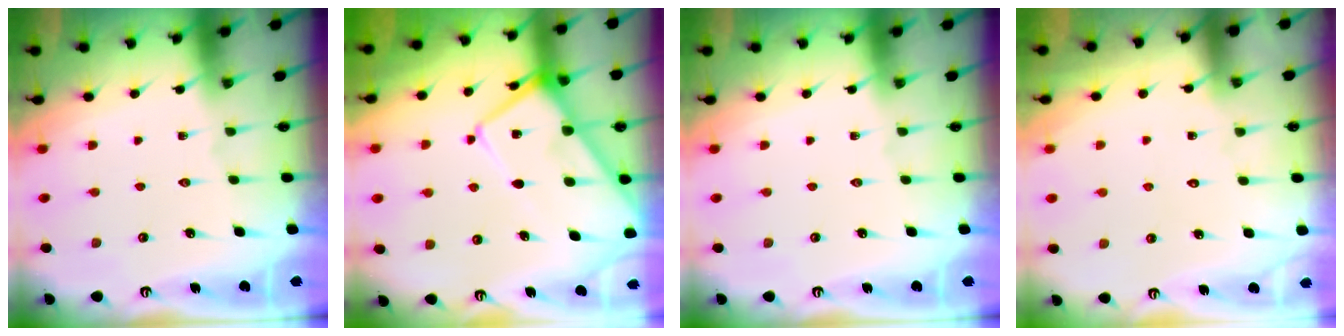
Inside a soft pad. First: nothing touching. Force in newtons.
{"total": 12.1, "press": 12.0, "slide": 1.4}
{"total": 0.0}
{"total": 5.2, "press": 5.2, "slide": 0.4}